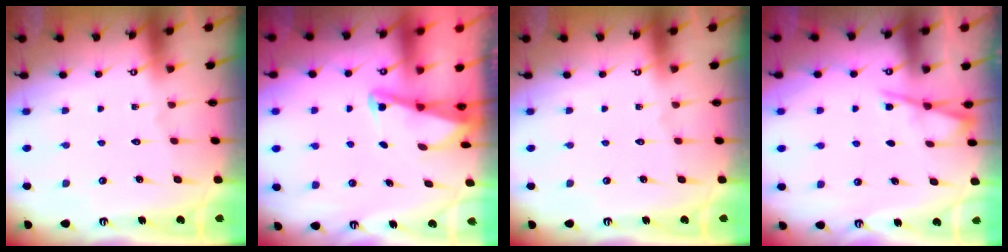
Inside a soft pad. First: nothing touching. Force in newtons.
{"total": 2.0, "press": 2.0, "slide": 0.3}
{"total": 0.0}
{"total": 3.6, "press": 3.6, "slide": 0.5}